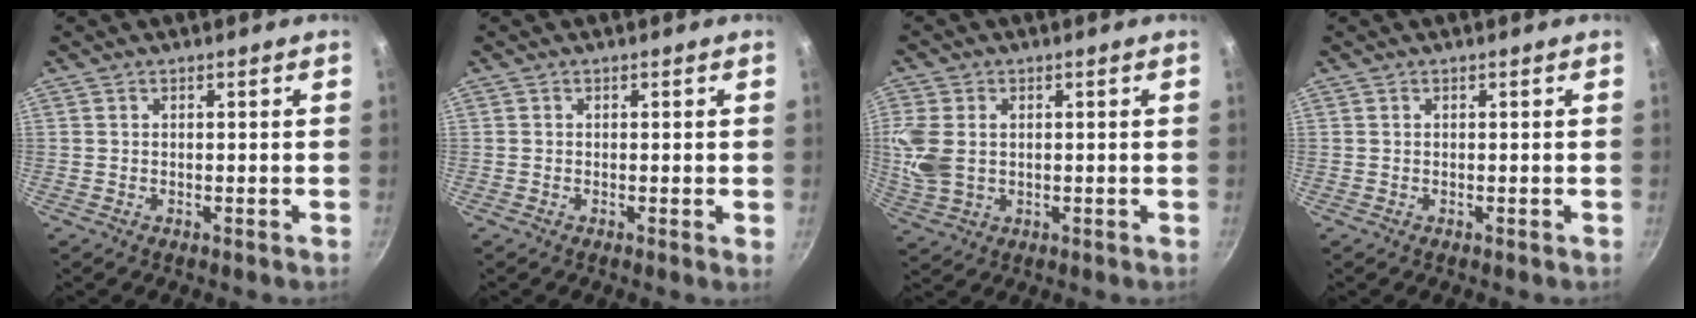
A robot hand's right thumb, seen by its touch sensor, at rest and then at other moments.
{"total": 0.9, "force": [0.0, 0.1, 0.9], "torque": [-0.013, -0.003, -0.003]}
{"total": 8.2, "force": [0.9, 5.8, 5.7], "torque": [-0.126, -0.001, 0.021]}
{"total": 0.0}